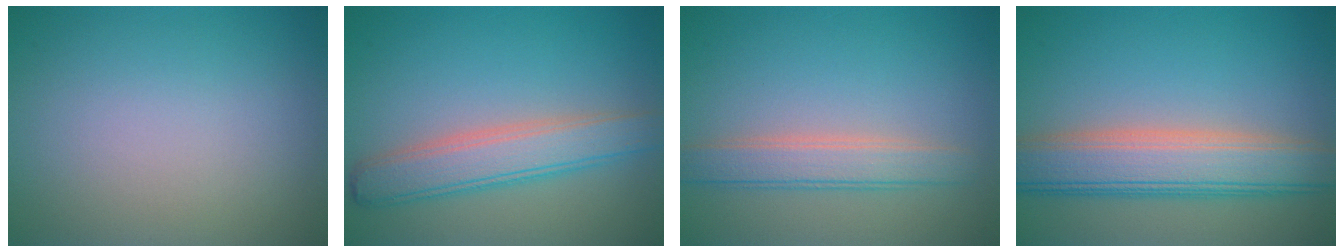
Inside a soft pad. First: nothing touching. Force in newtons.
{"total": 4.7, "press": 4.7, "slide": 0.2}
{"total": 3.2, "press": 3.2, "slide": 0.2}
{"total": 7.2, "press": 7.2, "slide": 0.1}